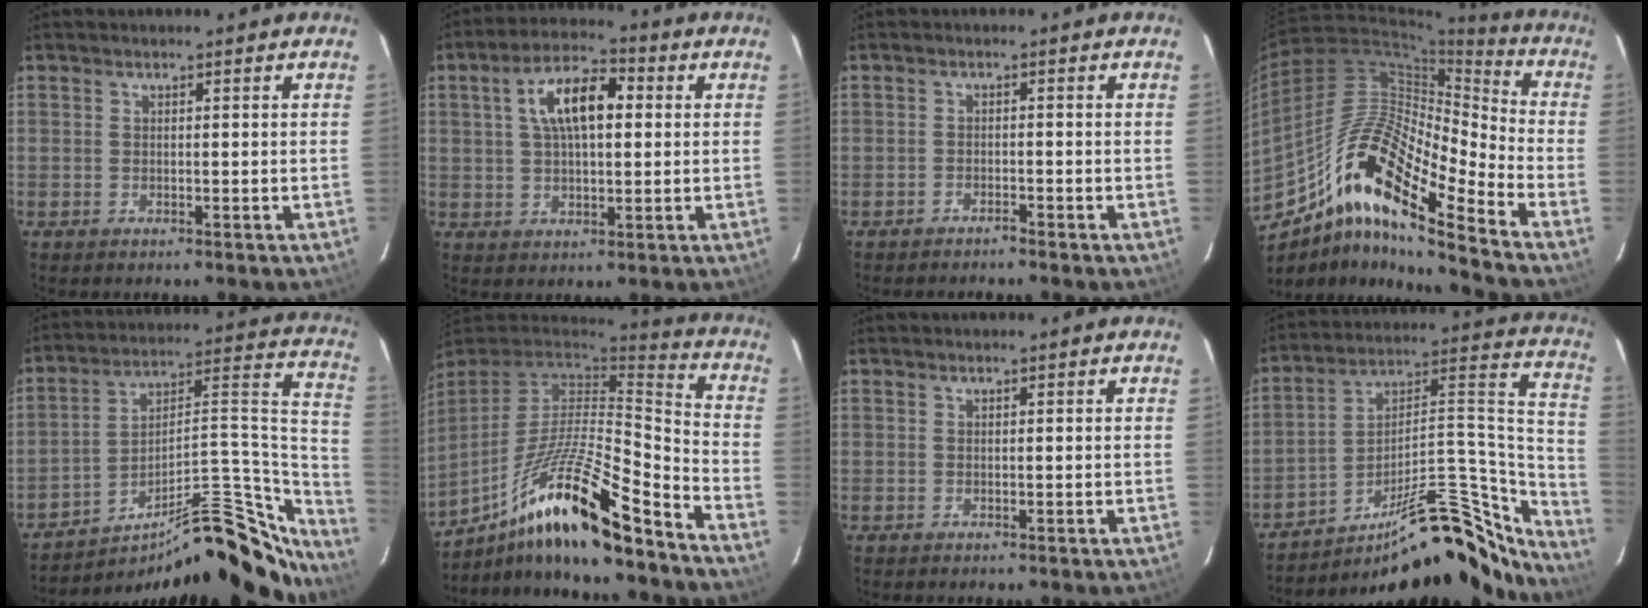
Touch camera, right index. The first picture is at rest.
{"total": 10.4, "force": [2.4, 4.6, 9.0], "torque": [-0.163, 0.026, 0.038]}
{"total": 1.5, "force": [-1.5, 0.1, 0.2], "torque": [-0.014, 0.000, -0.025]}
{"total": 18.1, "force": [-11.3, 3.1, 13.9], "torque": [-0.246, -0.006, -0.225]}
{"total": 27.2, "force": [-21.5, 7.7, 14.7], "torque": [-0.169, 0.044, -0.309]}
{"total": 21.3, "force": [-14.6, 2.5, 15.3], "torque": [-0.270, -0.028, -0.260]}
{"total": 0.0}
{"total": 28.5, "force": [-22.6, 8.5, 15.1], "torque": [-0.177, 0.049, -0.320]}